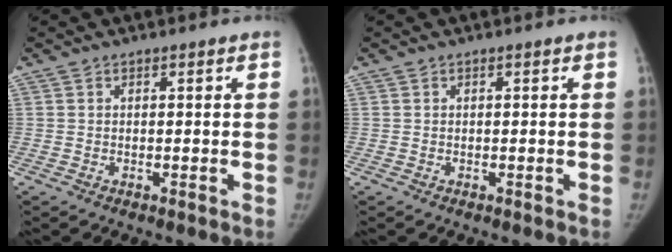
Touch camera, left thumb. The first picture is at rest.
{"total": 0.0}